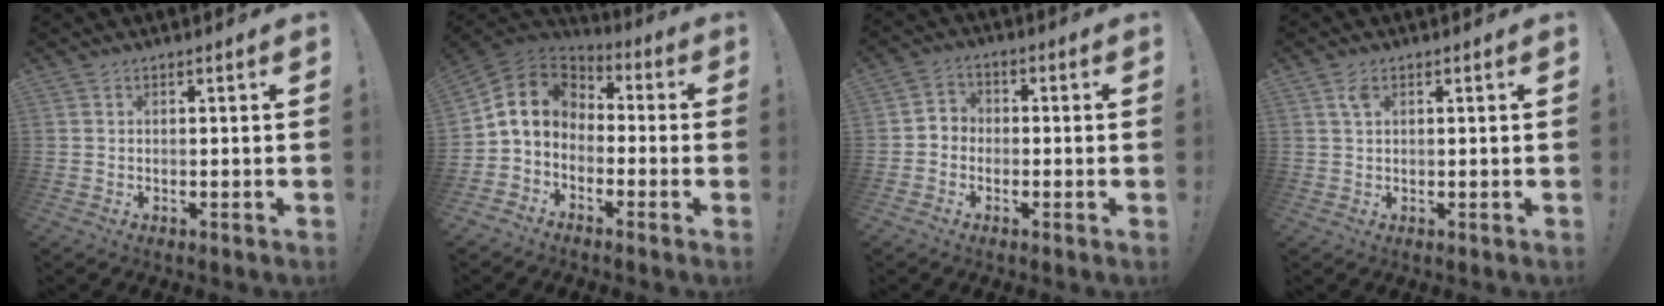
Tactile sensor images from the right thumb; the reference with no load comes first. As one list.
[{"total": 9.4, "force": [-0.5, 7.7, 5.3], "torque": [-0.099, 0.014, -0.002]}, {"total": 3.9, "force": [-2.2, 3.0, 1.2], "torque": [-0.024, 0.020, -0.039]}, {"total": 2.8, "force": [1.3, 1.2, 2.1], "torque": [-0.036, -0.001, 0.020]}]